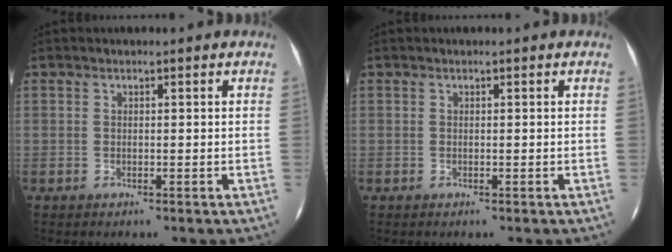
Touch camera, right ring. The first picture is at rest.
{"total": 0.0}